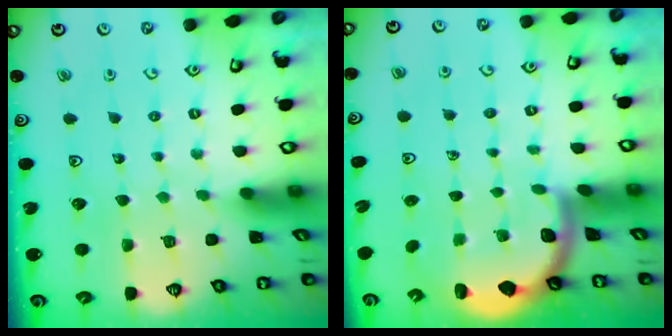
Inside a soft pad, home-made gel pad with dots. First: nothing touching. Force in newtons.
{"total": 1.8, "press": 1.8, "slide": 0.1}